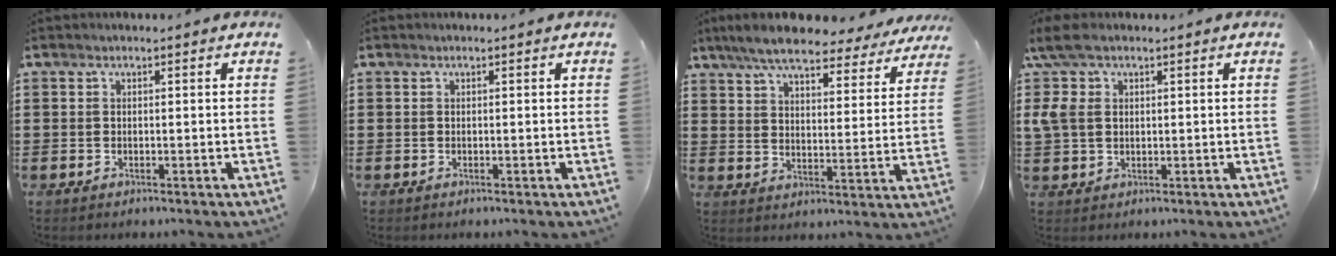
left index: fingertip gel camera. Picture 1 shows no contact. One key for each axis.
{"total": 0.0}
{"total": 8.3, "fx": 7.4, "fy": 1.2, "fz": 3.5, "tx": -0.090, "ty": -0.035, "tz": 0.131}
{"total": 5.9, "fx": 2.1, "fy": 3.6, "fz": 4.2, "tx": -0.120, "ty": 0.004, "tz": 0.031}